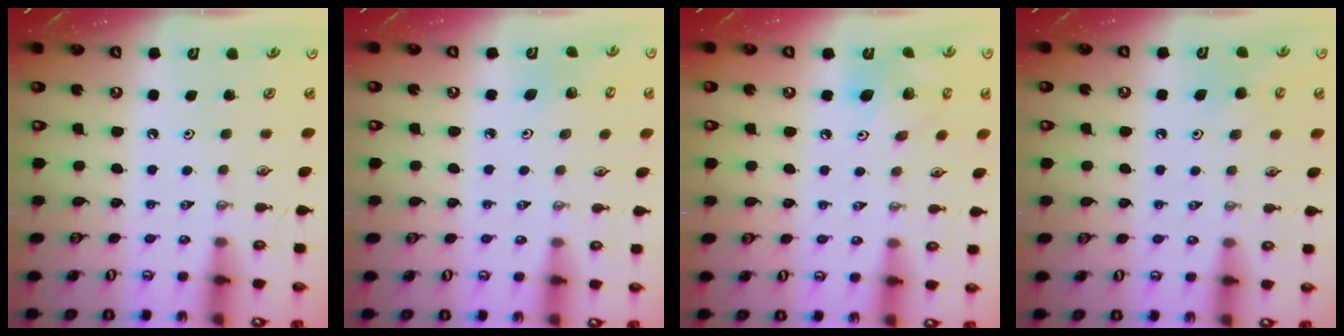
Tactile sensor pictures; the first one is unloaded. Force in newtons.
{"total": 3.0, "press": 2.9, "slide": 0.4}
{"total": 11.0, "press": 10.8, "slide": 1.9}
{"total": 5.9, "press": 5.8, "slide": 0.6}